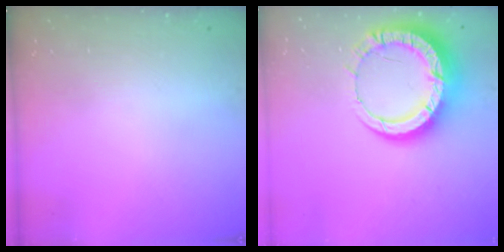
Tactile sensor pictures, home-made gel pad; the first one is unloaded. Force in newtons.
{"total": 16.1, "press": 16.1, "slide": 1.6}